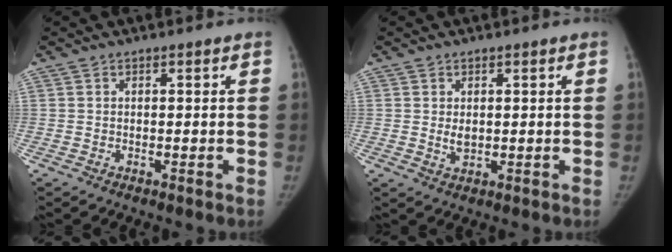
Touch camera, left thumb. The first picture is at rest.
{"total": 2.4, "force": [0.4, 1.5, 1.8], "torque": [-0.025, -0.007, 0.011]}